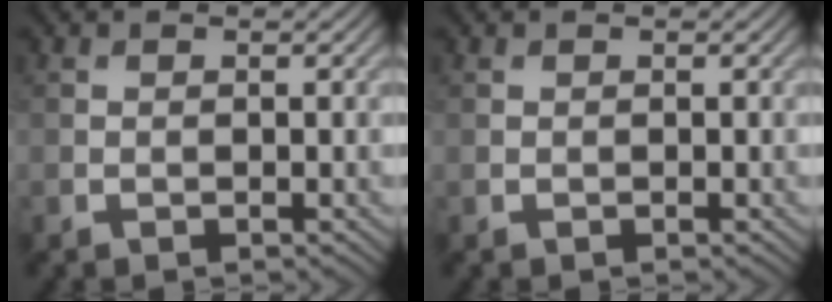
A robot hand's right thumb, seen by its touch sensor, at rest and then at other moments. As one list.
[{"total": 0.0}]